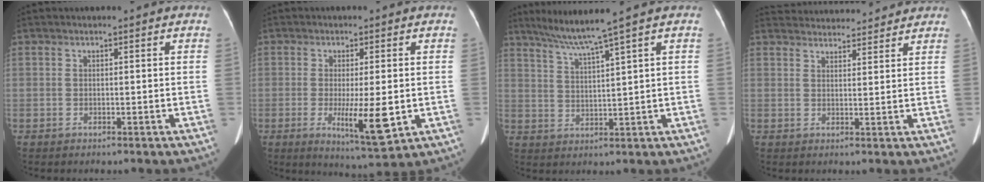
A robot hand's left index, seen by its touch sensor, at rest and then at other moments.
{"total": 7.8, "force": [-1.6, 1.2, 7.5], "torque": [-0.123, -0.018, -0.021]}
{"total": 6.3, "force": [4.7, -2.0, 3.6], "torque": [-0.073, -0.003, 0.093]}
{"total": 12.0, "force": [11.6, 2.2, 2.2], "torque": [-0.027, 0.034, 0.155]}